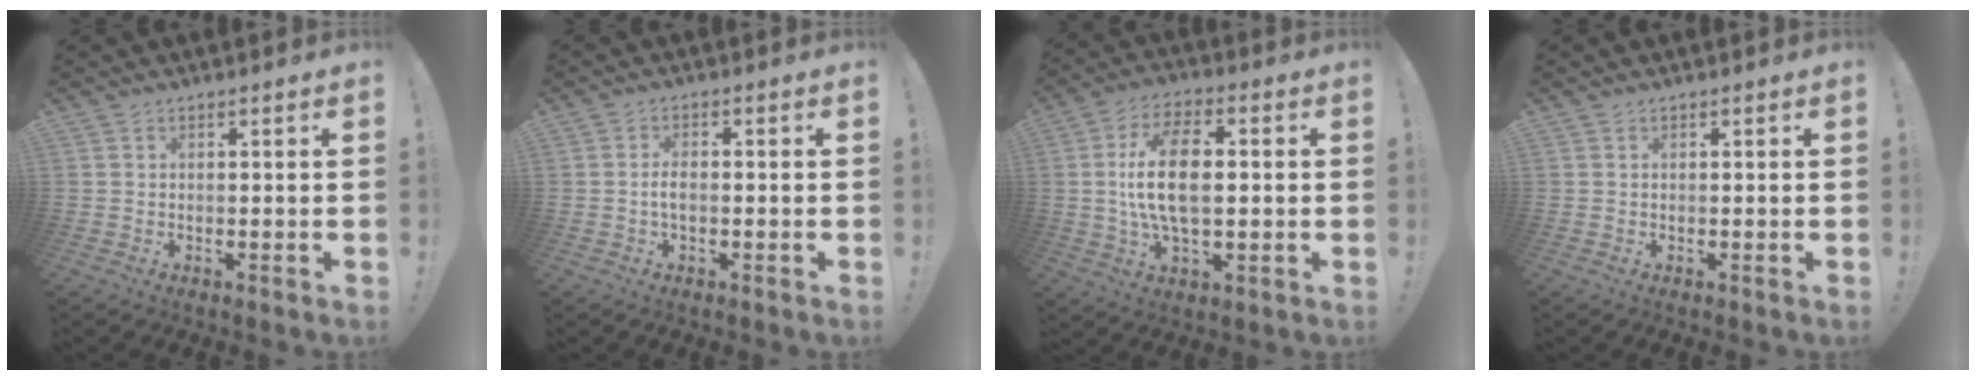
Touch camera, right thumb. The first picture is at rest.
{"total": 3.0, "force": [-0.8, 1.3, 2.6], "torque": [-0.058, 0.006, -0.015]}
{"total": 15.4, "force": [0.6, 7.8, 13.2], "torque": [-0.235, 0.004, 0.007]}
{"total": 0.0}